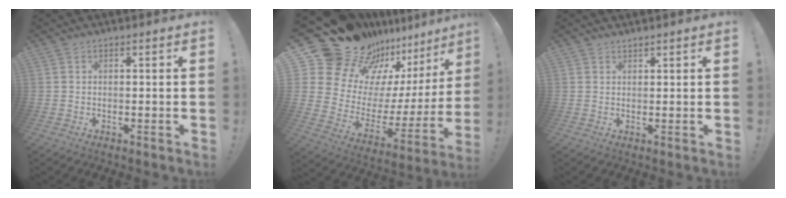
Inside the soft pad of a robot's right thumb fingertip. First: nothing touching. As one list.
[{"total": 19.5, "force": [14.1, 10.6, 8.4], "torque": [-0.116, -0.124, 0.283]}, {"total": 1.2, "force": [1.2, 0.2, 0.0], "torque": [0.009, -0.005, 0.022]}]